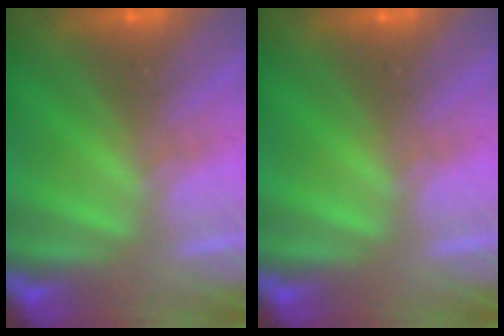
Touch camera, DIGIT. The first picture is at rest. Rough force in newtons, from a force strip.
{"total": 0.0}